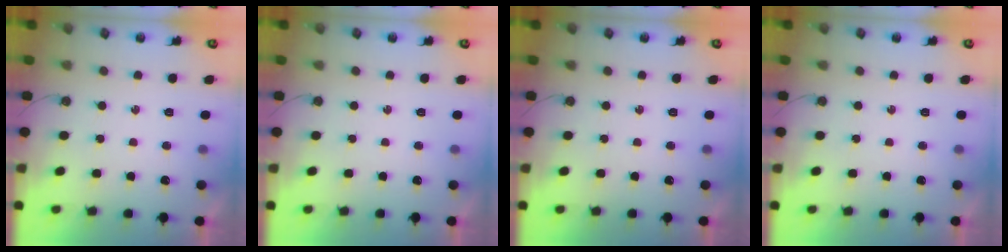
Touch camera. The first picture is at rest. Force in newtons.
{"total": 0.0}
{"total": 0.0}
{"total": 0.0}